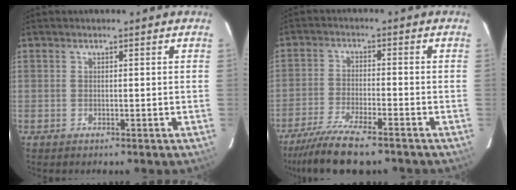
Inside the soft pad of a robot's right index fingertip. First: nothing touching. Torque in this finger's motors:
{"motor_torque": [1.01, -0.96, 0.43, 0.10]}